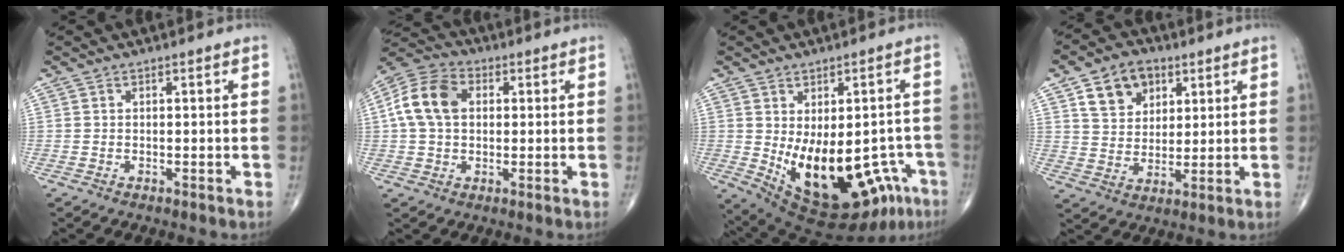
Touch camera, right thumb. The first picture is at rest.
{"total": 11.0, "force": [1.7, 7.8, 7.6], "torque": [-0.144, 0.024, 0.022]}
{"total": 21.0, "force": [-6.7, 10.7, 16.8], "torque": [-0.213, 0.003, -0.064]}
{"total": 10.2, "force": [4.8, 7.5, 5.1], "torque": [-0.054, -0.016, 0.086]}